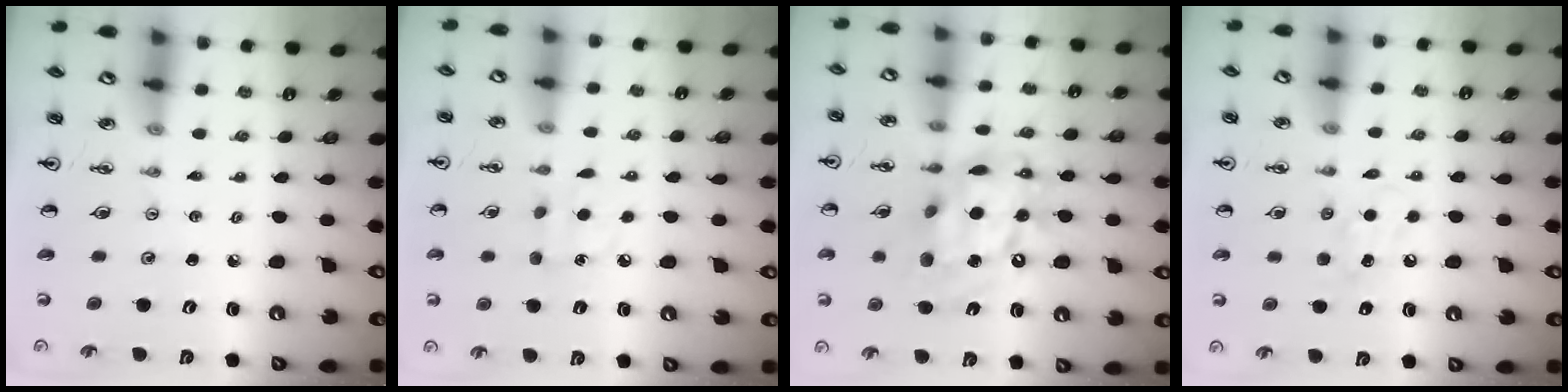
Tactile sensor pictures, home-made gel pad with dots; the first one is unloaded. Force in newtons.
{"total": 6.6, "press": 6.6, "slide": 0.7}
{"total": 16.8, "press": 16.8, "slide": 1.6}
{"total": 5.5, "press": 5.4, "slide": 1.2}